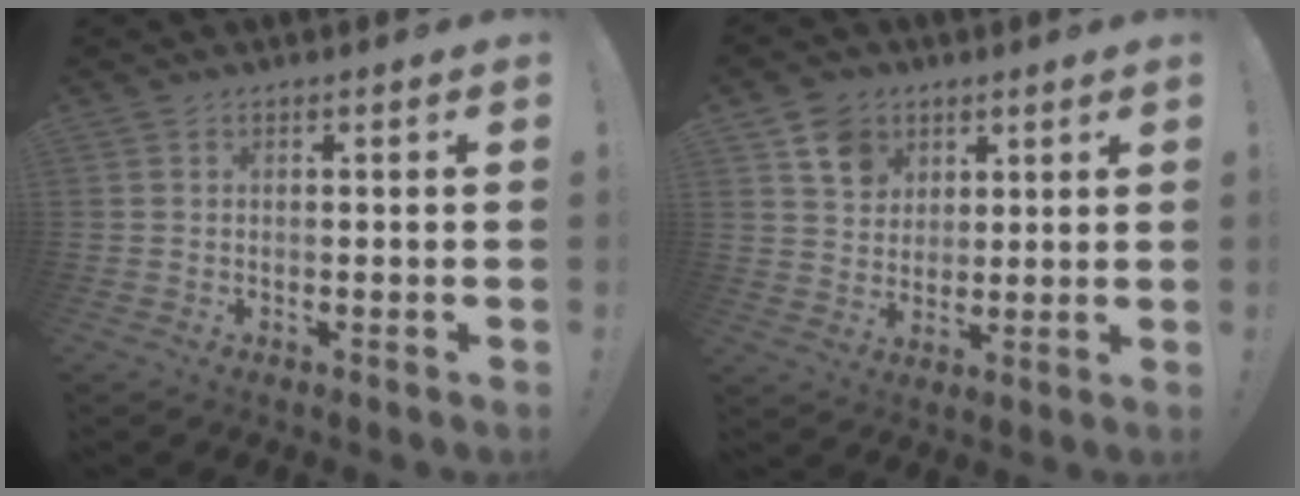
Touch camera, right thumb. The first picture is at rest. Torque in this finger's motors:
{"motor_torque": [0.08, 0.19, -0.02, 0.42, -0.02]}